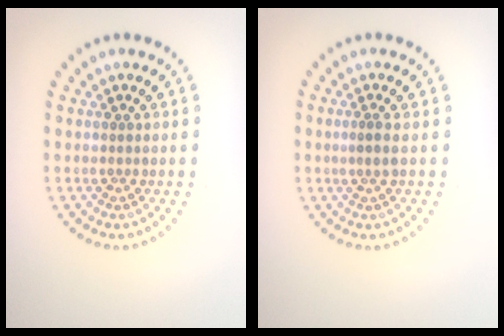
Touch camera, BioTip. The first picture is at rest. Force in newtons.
{"total": 0.7, "press": 0.5, "slide": 0.6}